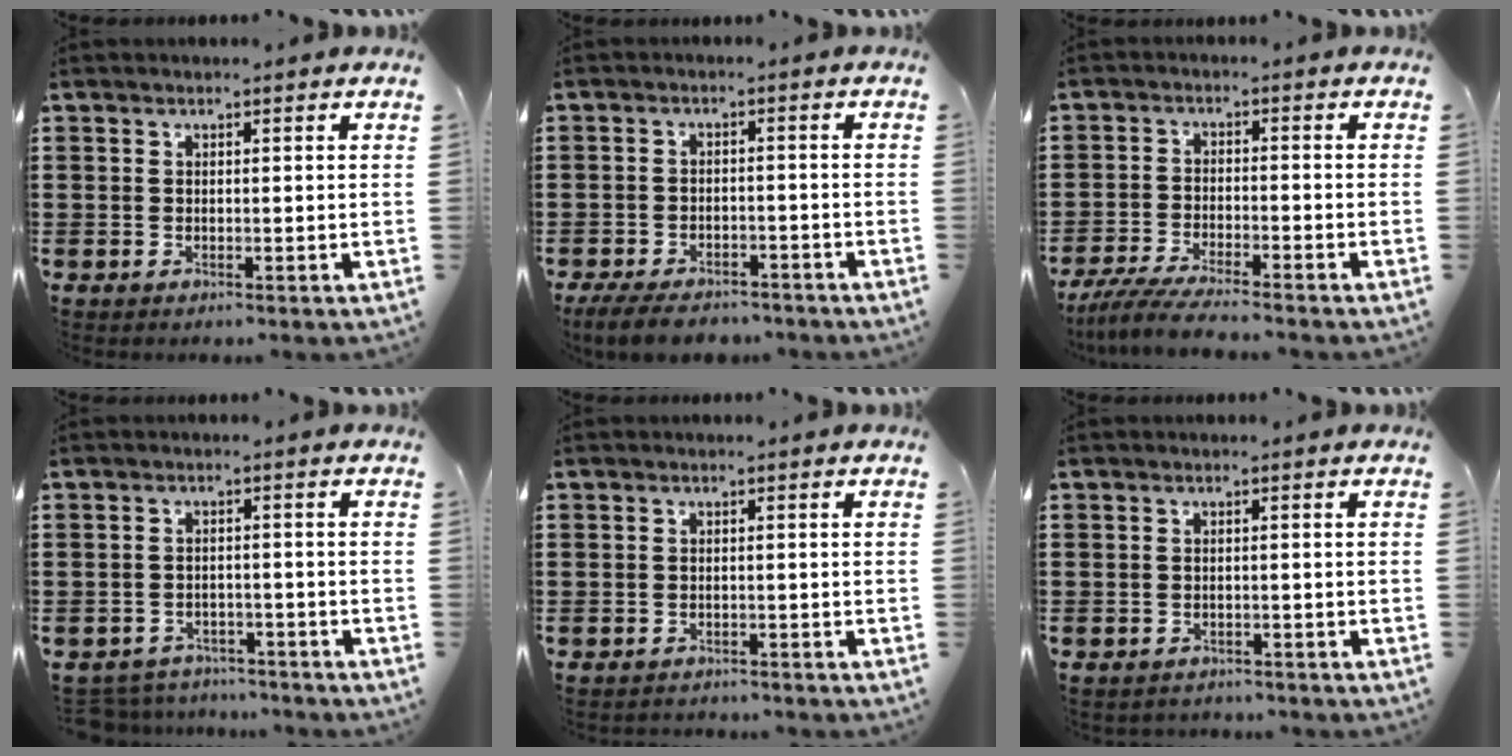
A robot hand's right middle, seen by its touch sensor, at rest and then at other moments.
{"total": 4.9, "force": [-4.4, 1.3, 1.5], "torque": [-0.037, 0.000, -0.090]}
{"total": 5.3, "force": [-4.9, 0.2, 2.0], "torque": [-0.053, -0.015, -0.099]}
{"total": 3.5, "force": [-3.5, 0.7, -0.2], "torque": [-0.005, 0.001, -0.076]}
{"total": 1.5, "force": [-1.4, 0.4, -0.2], "torque": [0.001, 0.003, -0.034]}
{"total": 1.5, "force": [-1.4, 0.4, -0.1], "torque": [-0.001, 0.002, -0.032]}